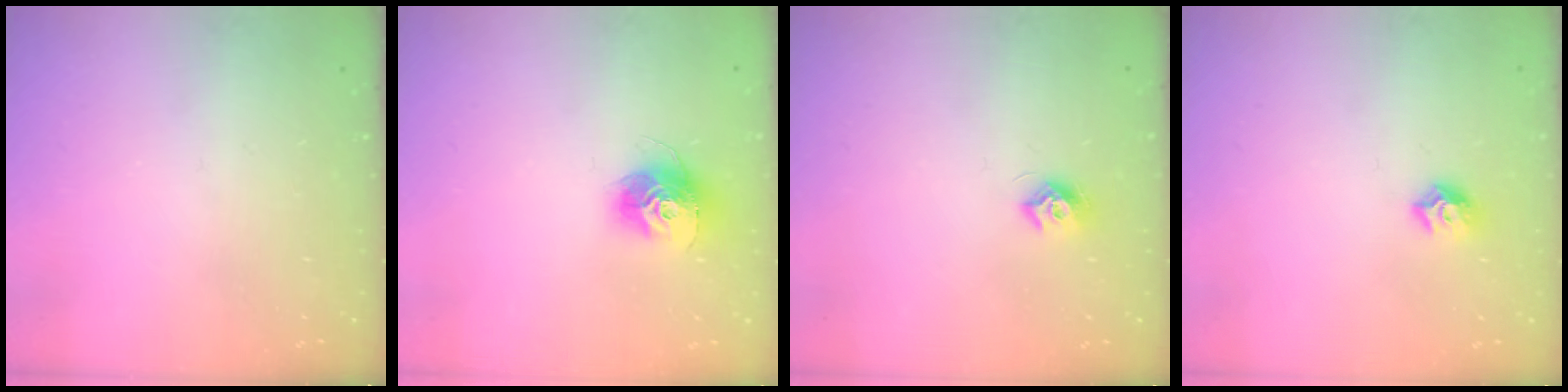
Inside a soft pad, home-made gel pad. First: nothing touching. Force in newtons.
{"total": 12.6, "press": 12.6, "slide": 1.1}
{"total": 7.3, "press": 7.3, "slide": 0.6}
{"total": 8.2, "press": 8.1, "slide": 1.0}